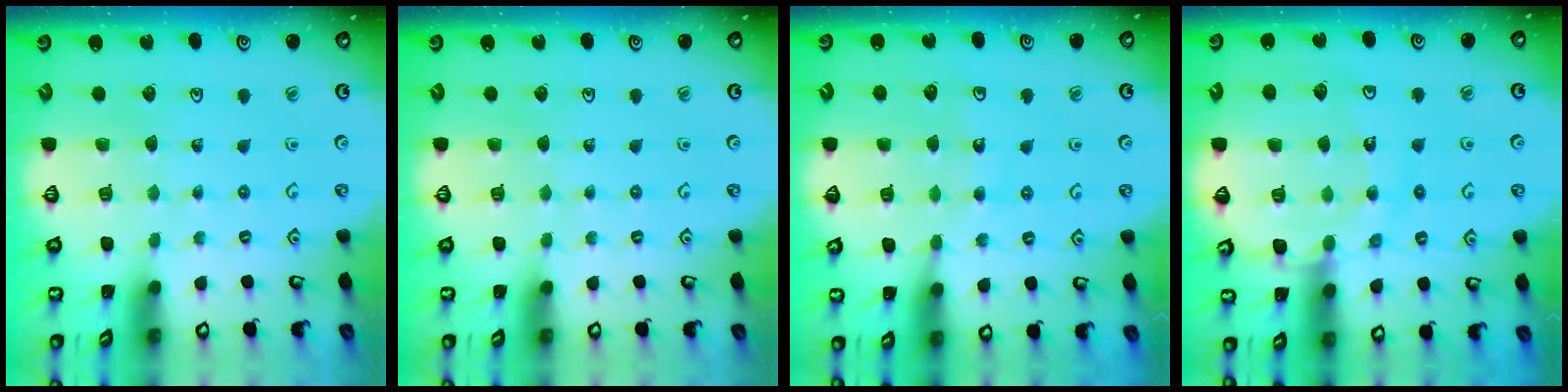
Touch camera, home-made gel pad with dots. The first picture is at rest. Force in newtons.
{"total": 0.0}
{"total": 10.8, "press": 10.3, "slide": 3.0}
{"total": 14.4, "press": 14.3, "slide": 1.7}